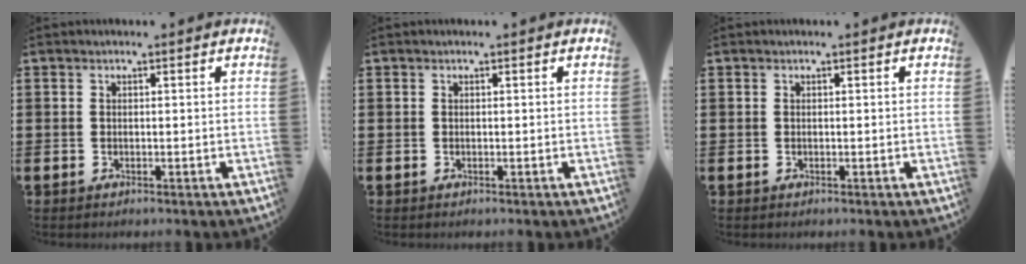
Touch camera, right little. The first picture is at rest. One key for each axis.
{"total": 0.0}
{"total": 0.0}